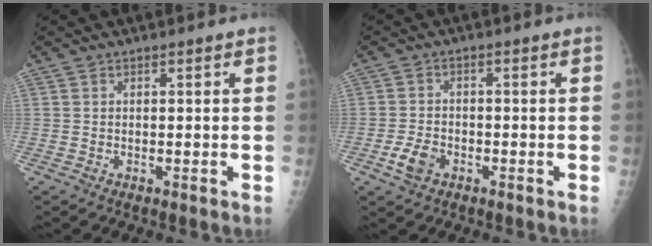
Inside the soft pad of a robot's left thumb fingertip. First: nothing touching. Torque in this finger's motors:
{"motor_torque": [-0.40, 0.49, 0.18, 0.02, 0.03]}